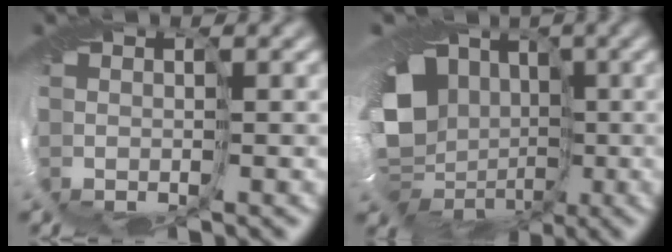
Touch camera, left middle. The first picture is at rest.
{"total": 12.1, "force": [-1.3, 10.1, 6.6], "torque": [-0.088, -0.035, -0.040]}